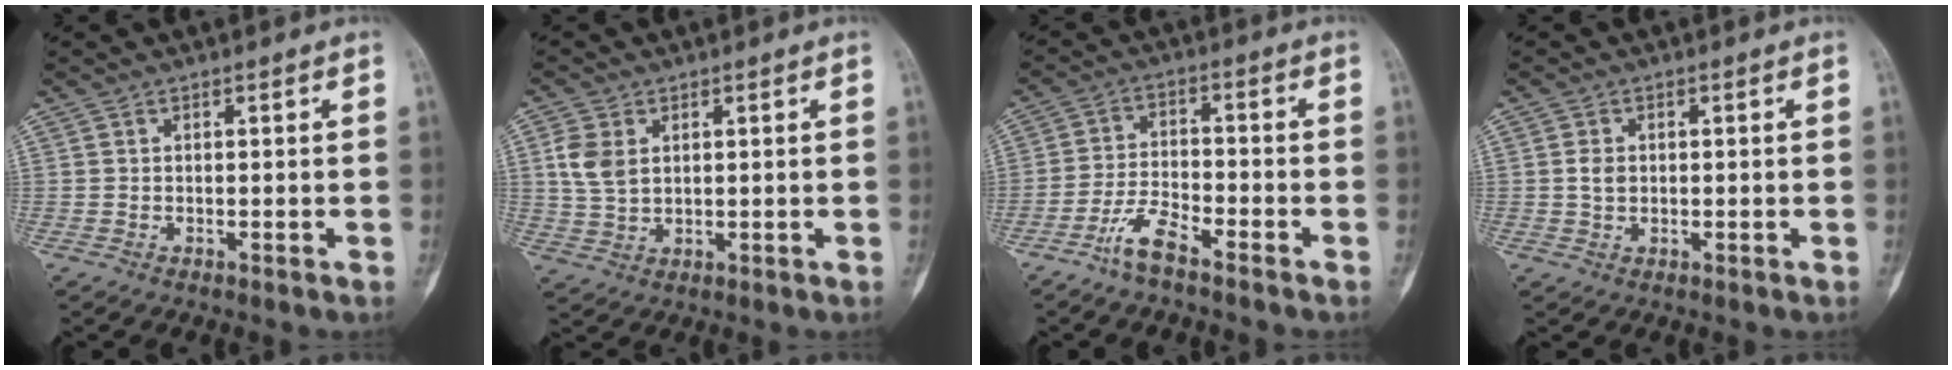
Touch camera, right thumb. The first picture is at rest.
{"total": 5.9, "force": [1.6, 4.0, 4.1], "torque": [-0.077, -0.002, 0.037]}
{"total": 6.1, "force": [-4.5, 1.6, 3.8], "torque": [-0.085, 0.025, -0.091]}
{"total": 2.3, "force": [0.2, 1.7, 1.6], "torque": [-0.020, 0.001, 0.004]}